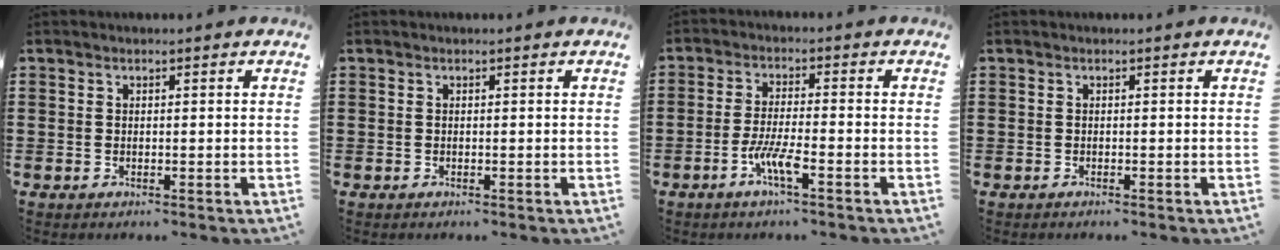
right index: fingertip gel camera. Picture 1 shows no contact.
{"total": 0.0}
{"total": 5.1, "force": [-2.6, 0.4, 4.3], "torque": [-0.099, -0.012, -0.053]}
{"total": 0.0}